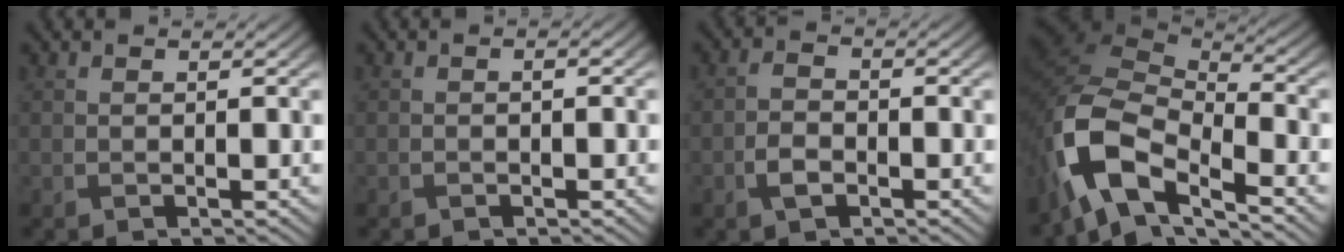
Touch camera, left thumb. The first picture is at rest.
{"total": 0.7, "force": [-0.2, 0.2, 0.6], "torque": [-0.011, 0.000, -0.003]}
{"total": 2.8, "force": [-1.3, 1.6, 1.9], "torque": [-0.039, 0.002, -0.030]}
{"total": 12.6, "force": [-6.3, 6.0, 9.1], "torque": [-0.206, -0.017, -0.133]}